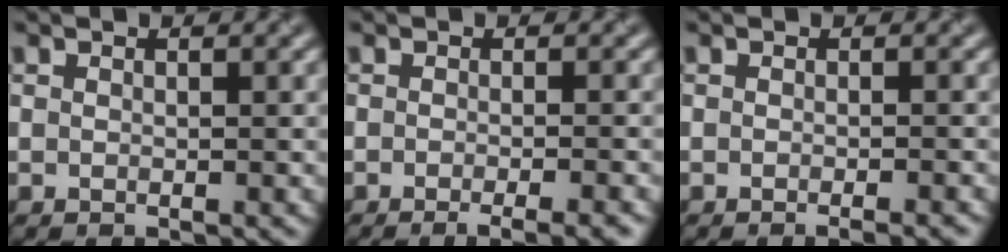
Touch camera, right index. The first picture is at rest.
{"total": 3.9, "force": [-2.4, 1.1, 2.9], "torque": [-0.024, 0.006, -0.028]}
{"total": 1.4, "force": [-1.0, 0.2, 0.9], "torque": [-0.004, -0.003, -0.018]}